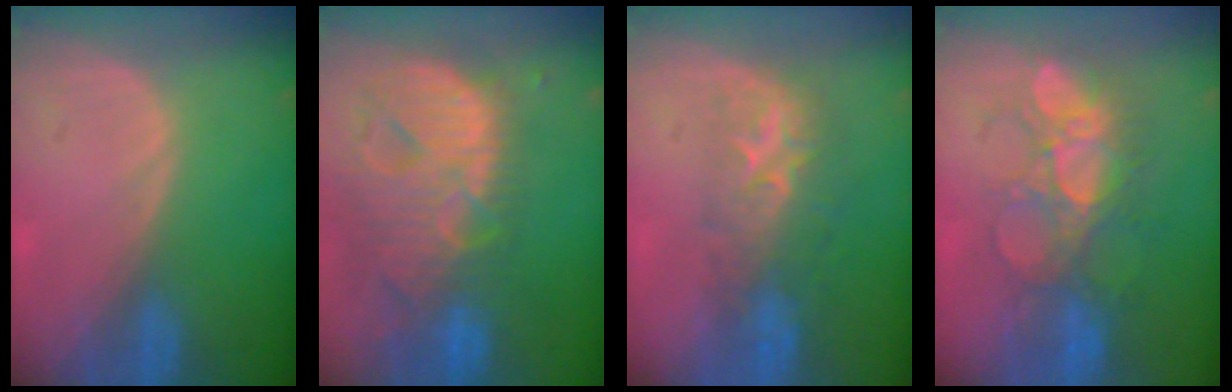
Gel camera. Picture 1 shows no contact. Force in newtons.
{"total": 13.8, "press": 11.8, "slide": 7.1}
{"total": 8.2, "press": 7.4, "slide": 3.7}
{"total": 8.6, "press": 8.3, "slide": 2.1}